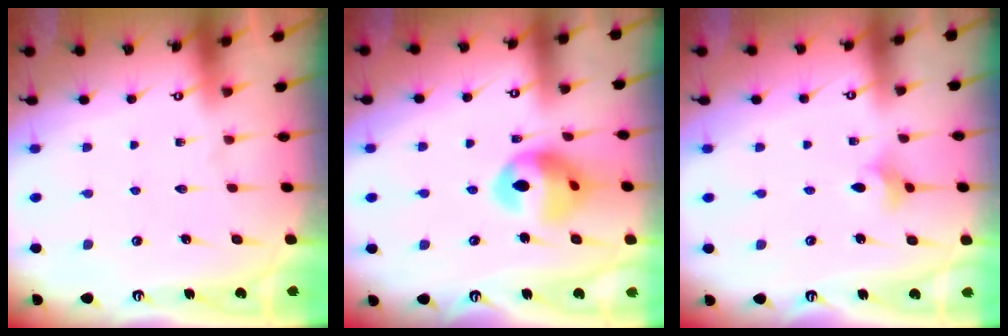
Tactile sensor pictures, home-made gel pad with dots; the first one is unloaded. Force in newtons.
{"total": 13.3, "press": 13.2, "slide": 1.5}
{"total": 3.5, "press": 3.4, "slide": 0.8}